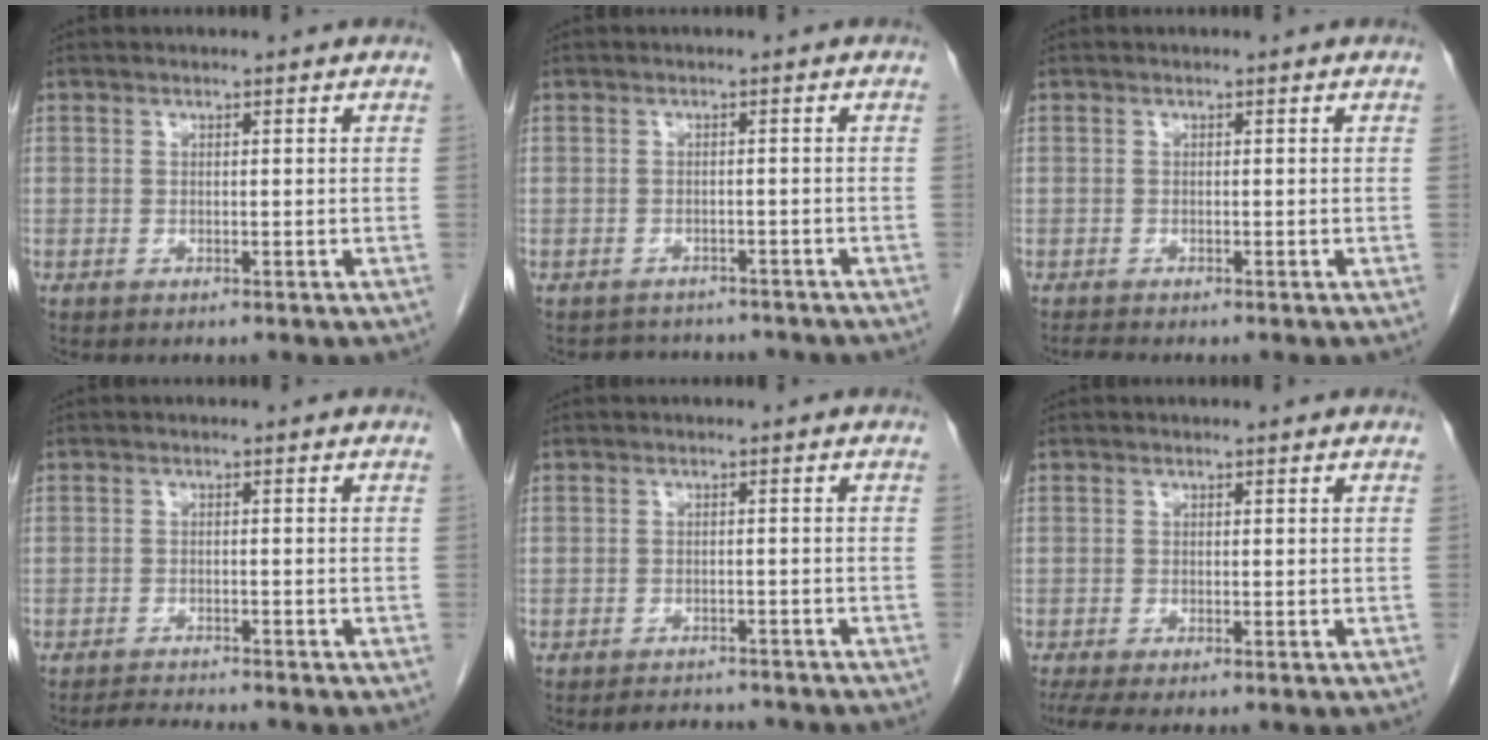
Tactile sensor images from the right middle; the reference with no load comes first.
{"total": 6.1, "force": [-5.6, 2.2, 0.9], "torque": [-0.010, 0.005, -0.066]}
{"total": 0.8, "force": [-0.8, -0.1, 0.2], "torque": [-0.012, -0.005, -0.015]}
{"total": 4.0, "force": [-3.8, -0.5, 1.1], "torque": [-0.020, -0.017, -0.062]}
{"total": 5.2, "force": [-5.0, 1.0, 0.9], "torque": [-0.011, -0.003, -0.066]}
{"total": 3.0, "force": [-2.2, 0.4, 2.1], "torque": [-0.042, -0.010, -0.041]}